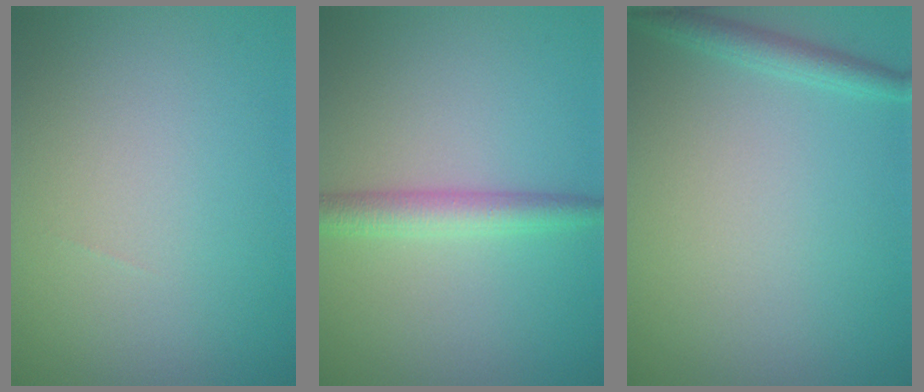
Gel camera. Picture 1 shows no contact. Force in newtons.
{"total": 2.8, "press": 2.8, "slide": 0.0}
{"total": 1.8, "press": 1.8, "slide": 0.1}